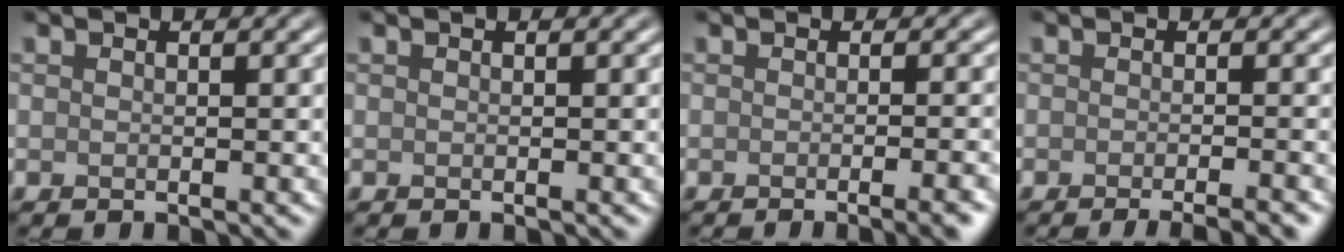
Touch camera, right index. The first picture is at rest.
{"total": 0.0}
{"total": 4.7, "force": [-2.1, 1.6, 3.9], "torque": [-0.015, 0.007, -0.023]}
{"total": 4.4, "force": [-3.0, 1.2, 3.1], "torque": [-0.018, 0.005, -0.034]}